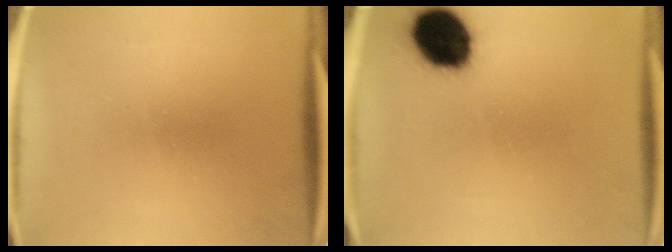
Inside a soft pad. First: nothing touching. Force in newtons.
{"total": 14.5}